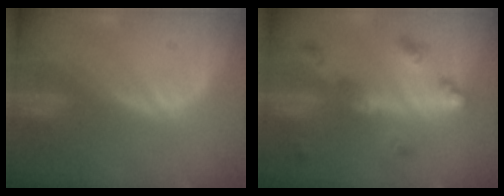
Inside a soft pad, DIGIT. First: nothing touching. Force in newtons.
{"total": 6.7, "press": 5.8, "slide": 3.3}